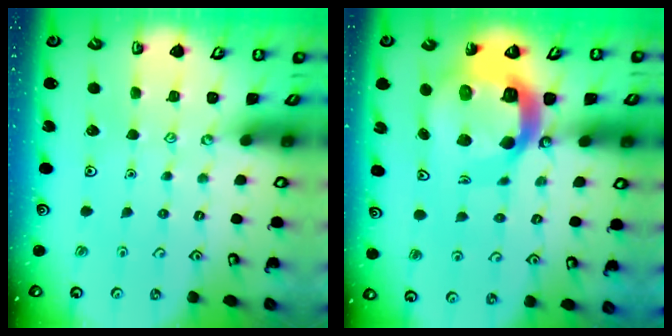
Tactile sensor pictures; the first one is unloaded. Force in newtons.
{"total": 16.4, "press": 16.3, "slide": 1.8}